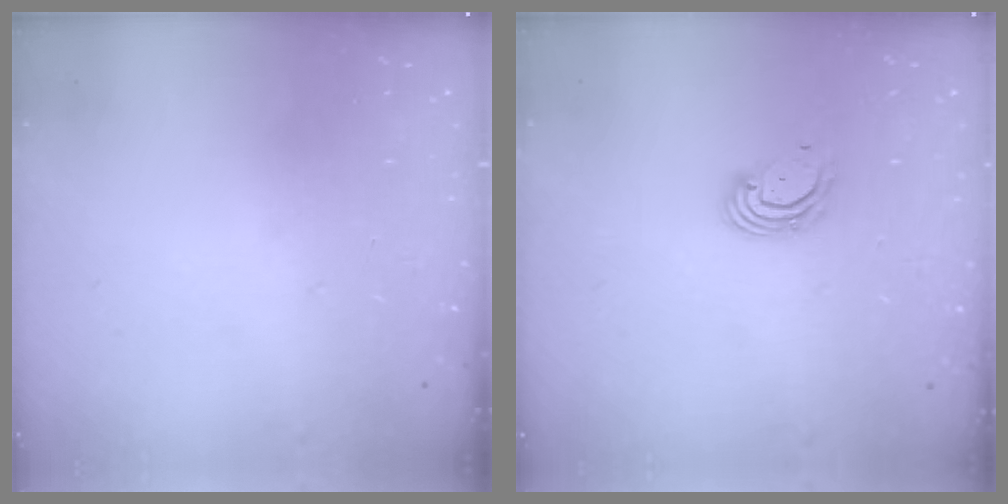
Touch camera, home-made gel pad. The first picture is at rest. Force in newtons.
{"total": 4.5, "press": 4.5, "slide": 0.5}